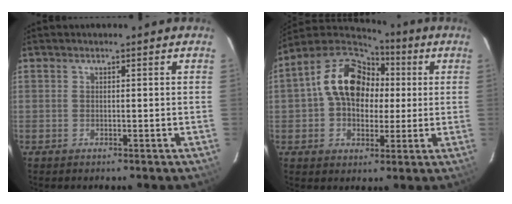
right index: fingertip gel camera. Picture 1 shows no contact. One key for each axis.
{"total": 15.4, "fx": 2.2, "fy": 11.5, "fz": 10.1, "tx": -0.197, "ty": 0.043, "tz": 0.037}